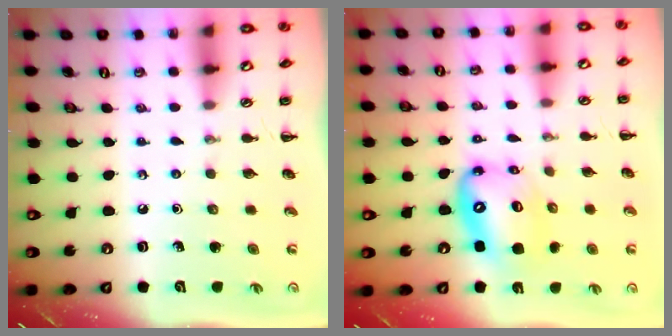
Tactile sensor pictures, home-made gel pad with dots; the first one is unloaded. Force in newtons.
{"total": 12.7, "press": 12.2, "slide": 3.6}